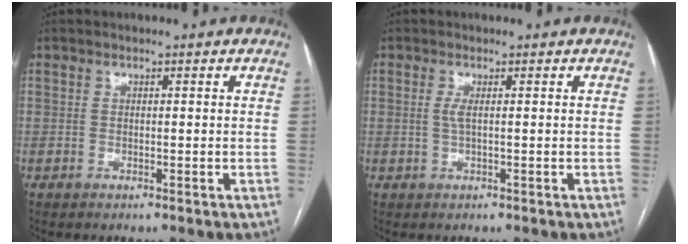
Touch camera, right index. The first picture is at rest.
{"total": 0.9, "force": [0.0, 0.1, 0.9], "torque": [-0.024, -0.001, -0.002]}